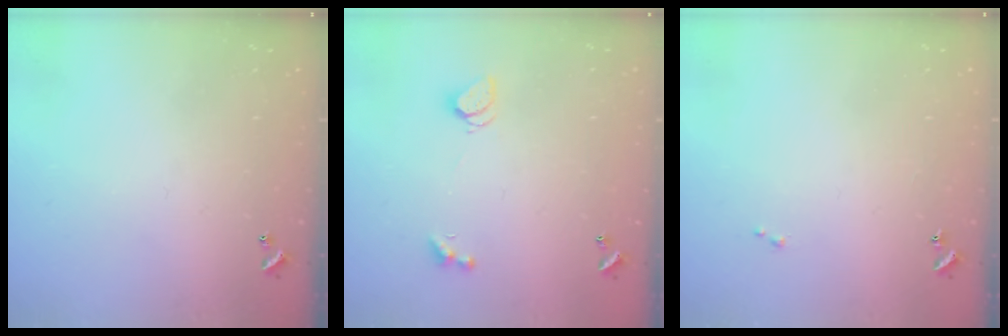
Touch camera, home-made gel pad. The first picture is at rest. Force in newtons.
{"total": 2.2, "press": 2.1, "slide": 0.5}
{"total": 0.7, "press": 0.6, "slide": 0.3}